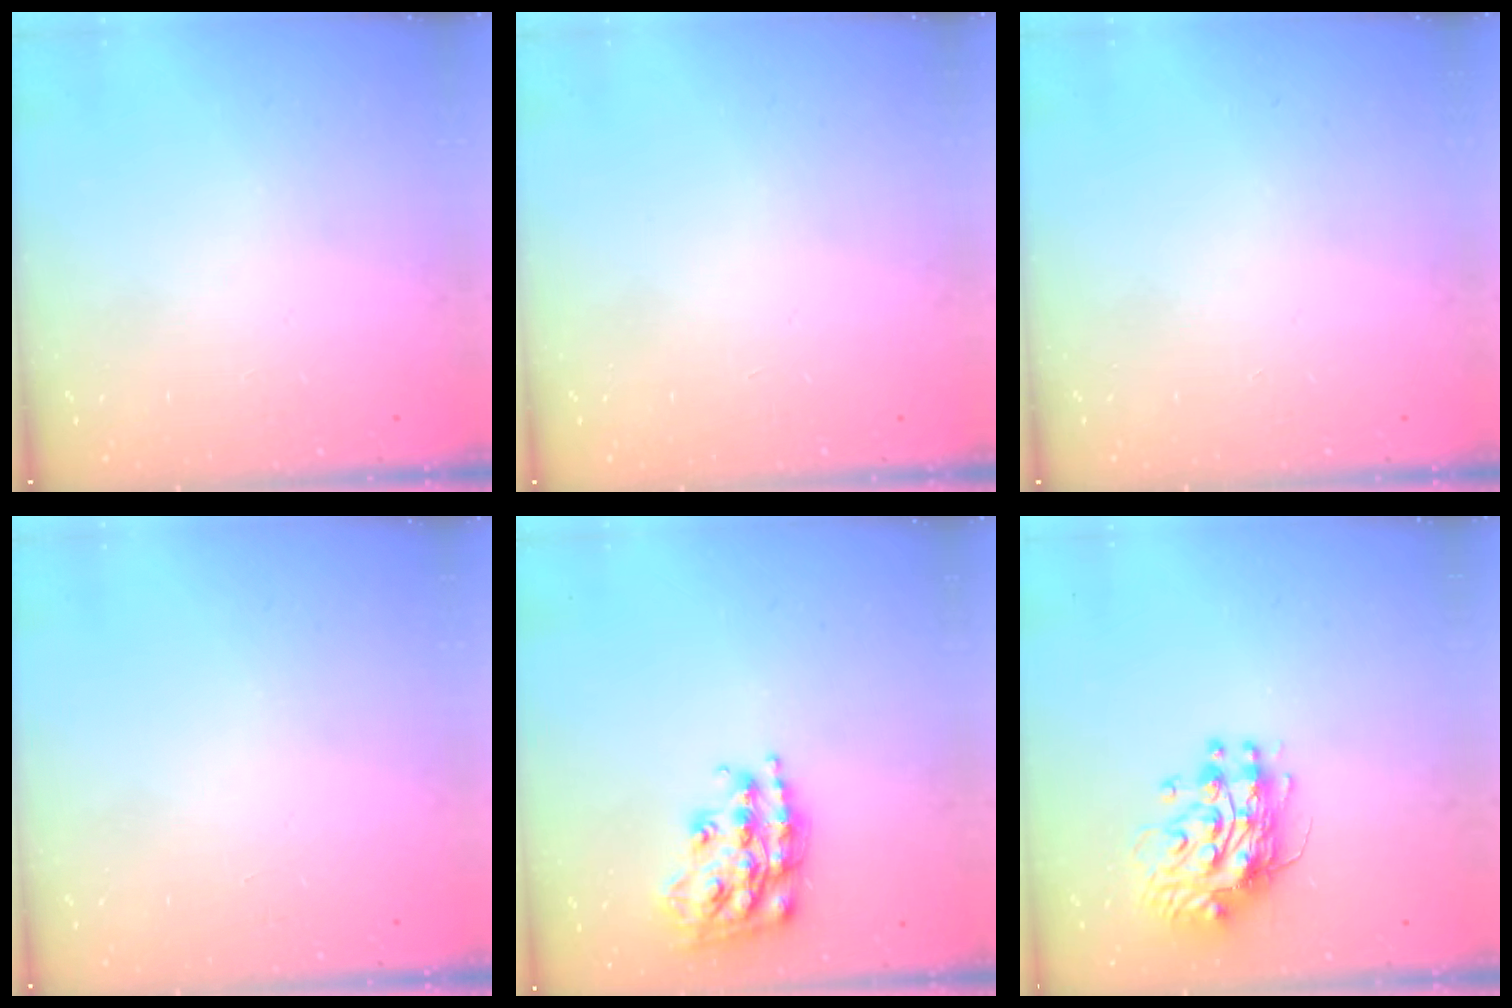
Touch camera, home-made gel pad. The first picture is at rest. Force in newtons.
{"total": 0.0}
{"total": 0.0}
{"total": 0.0}
{"total": 17.9, "press": 17.8, "slide": 1.1}
{"total": 11.0, "press": 10.9, "slide": 1.0}